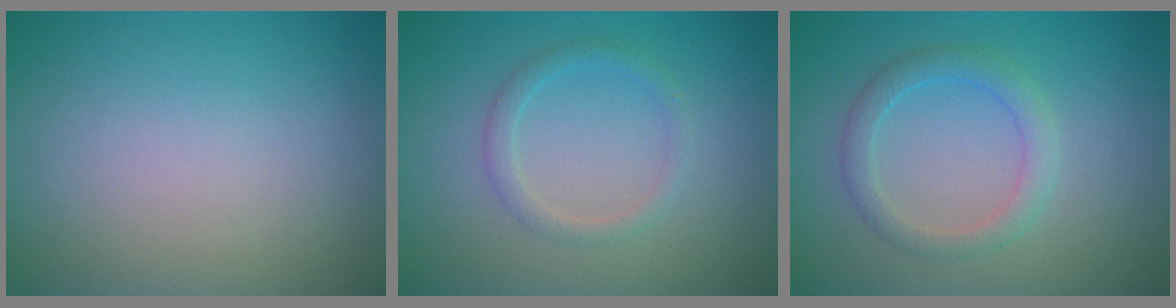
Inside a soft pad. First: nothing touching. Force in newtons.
{"total": 1.6, "press": 1.6, "slide": 0.0}
{"total": 2.5, "press": 2.5, "slide": 0.1}